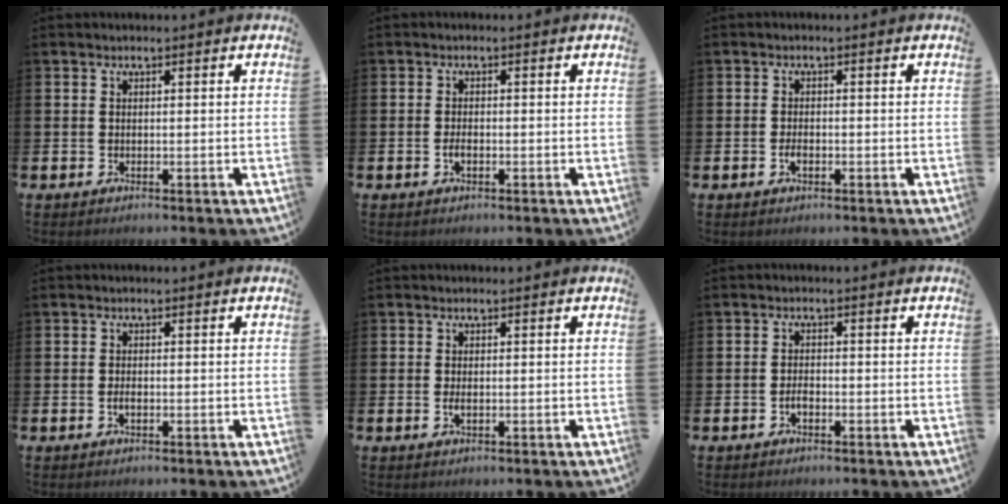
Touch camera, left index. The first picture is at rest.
{"total": 1.4, "force": [-0.5, 0.7, 1.1], "torque": [-0.028, 0.003, -0.009]}
{"total": 1.5, "force": [-0.6, 0.7, 1.1], "torque": [-0.028, 0.002, -0.010]}
{"total": 1.1, "force": [-0.3, 0.5, 0.9], "torque": [-0.024, 0.003, -0.005]}
{"total": 1.3, "force": [-0.1, 0.5, 1.2], "torque": [-0.022, 0.001, -0.004]}
{"total": 1.6, "force": [-0.8, 0.8, 1.1], "torque": [-0.029, 0.004, -0.014]}